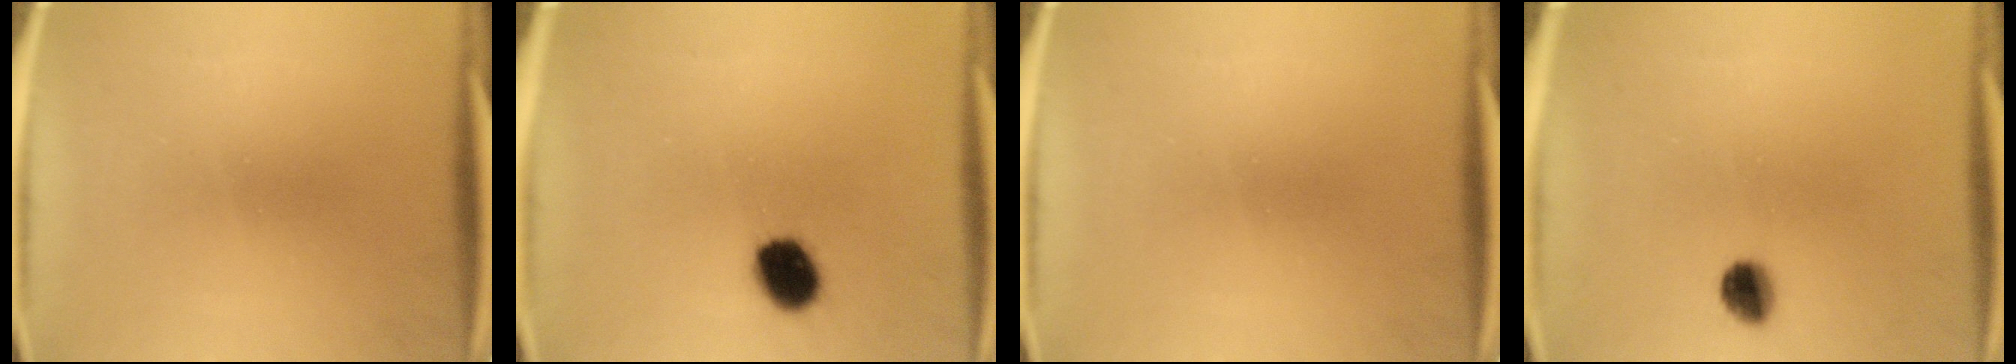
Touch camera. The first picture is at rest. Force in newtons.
{"total": 8.0}
{"total": 0.0}
{"total": 4.2}